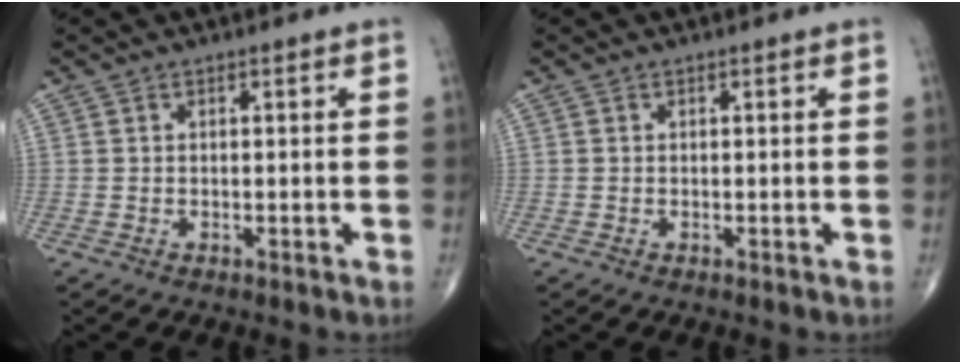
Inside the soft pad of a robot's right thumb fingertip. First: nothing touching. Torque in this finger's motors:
{"motor_torque": [0.37, 0.26, -0.16, -0.05, 0.00]}